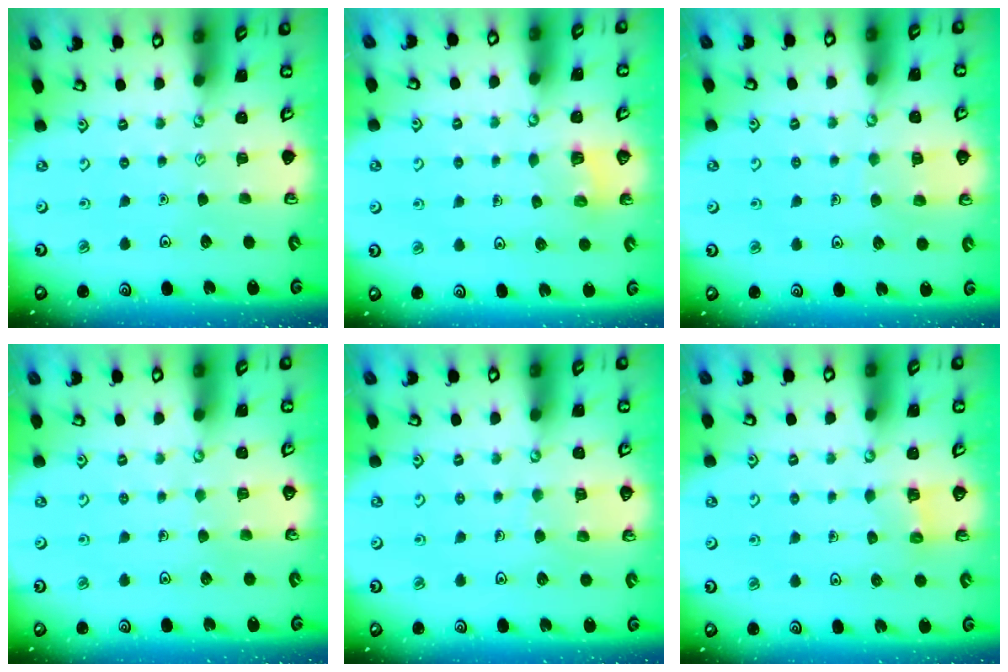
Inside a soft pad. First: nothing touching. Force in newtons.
{"total": 3.7, "press": 3.6, "slide": 0.2}
{"total": 6.7, "press": 6.7, "slide": 0.4}
{"total": 3.7, "press": 3.7, "slide": 0.2}
{"total": 5.4, "press": 5.4, "slide": 0.4}
{"total": 2.5, "press": 2.5, "slide": 0.1}